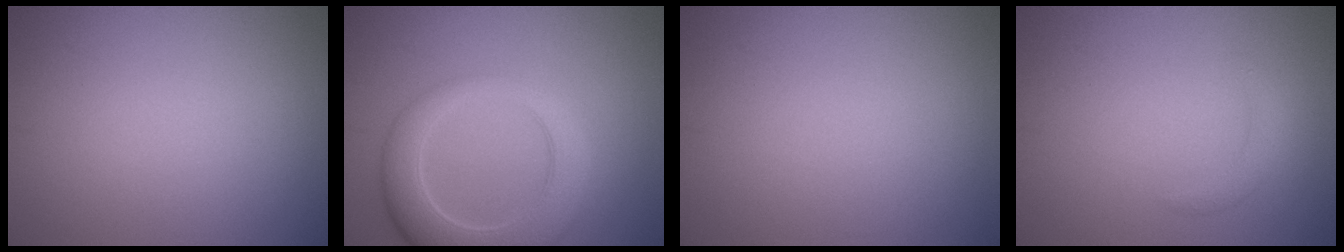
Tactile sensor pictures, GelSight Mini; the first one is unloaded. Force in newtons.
{"total": 6.4, "press": 6.3, "slide": 0.9}
{"total": 0.0}
{"total": 1.4, "press": 1.4, "slide": 0.0}